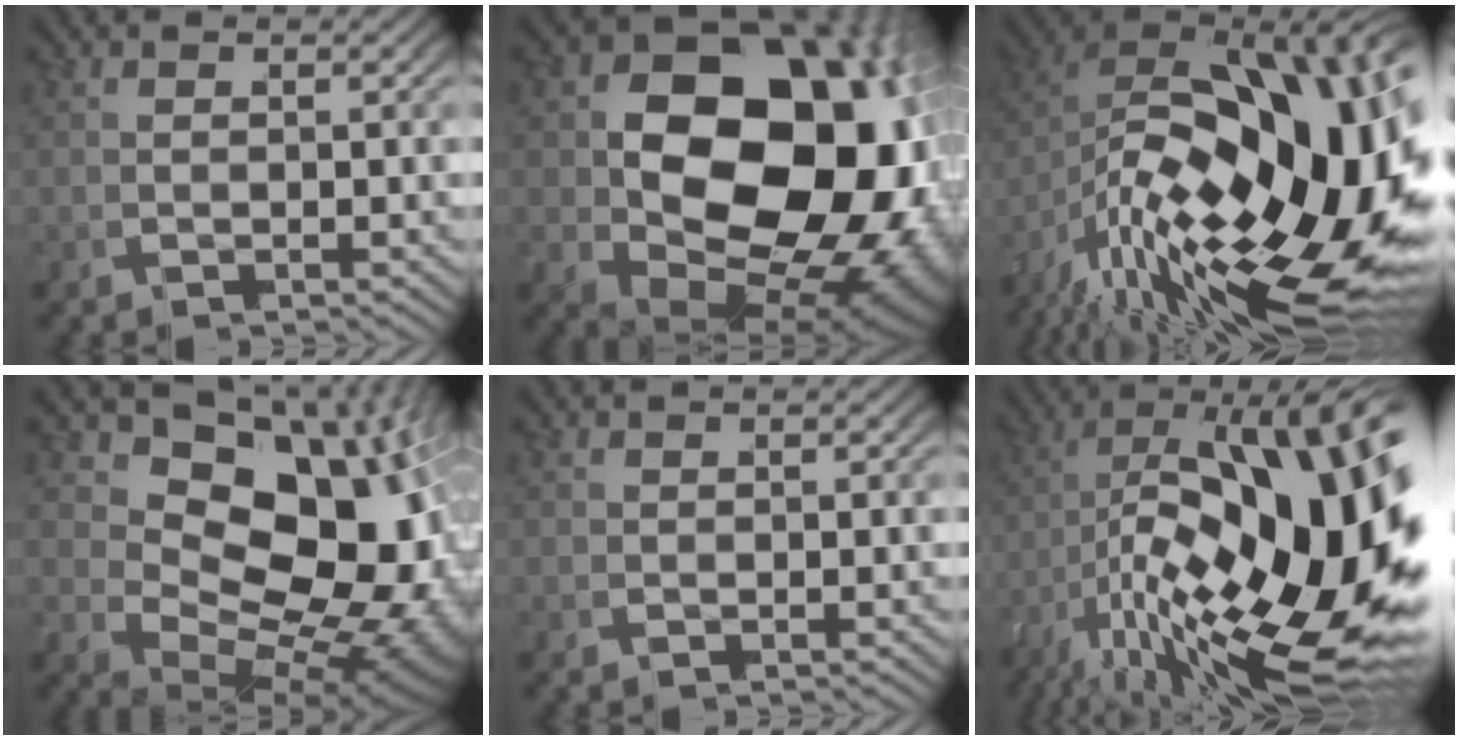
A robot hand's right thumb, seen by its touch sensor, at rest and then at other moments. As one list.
[{"total": 26.6, "force": [1.1, 18.3, 19.3], "torque": [-0.310, -0.087, 0.055]}, {"total": 22.8, "force": [-2.7, 13.7, 18.0], "torque": [-0.276, -0.078, -0.004]}, {"total": 17.3, "force": [1.0, 11.7, 12.7], "torque": [-0.196, -0.064, 0.045]}, {"total": 0.0}, {"total": 21.4, "force": [-0.2, 12.0, 17.7], "torque": [-0.275, -0.057, 0.034]}]